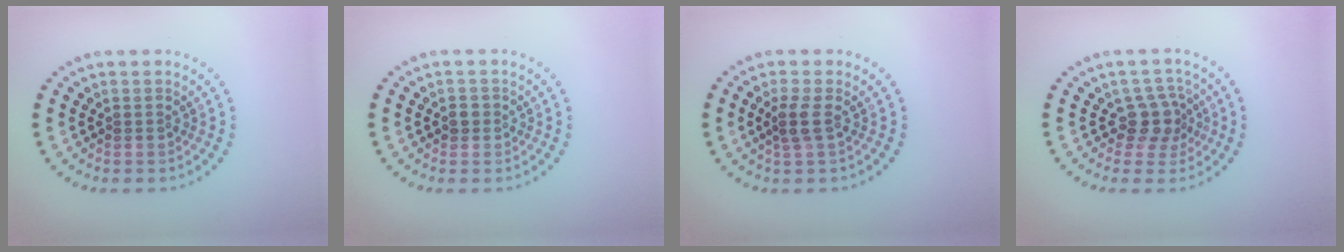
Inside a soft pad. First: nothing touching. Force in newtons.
{"total": 1.1, "press": 1.0, "slide": 0.4}
{"total": 1.8, "press": 1.5, "slide": 0.9}
{"total": 2.8, "press": 2.1, "slide": 1.8}